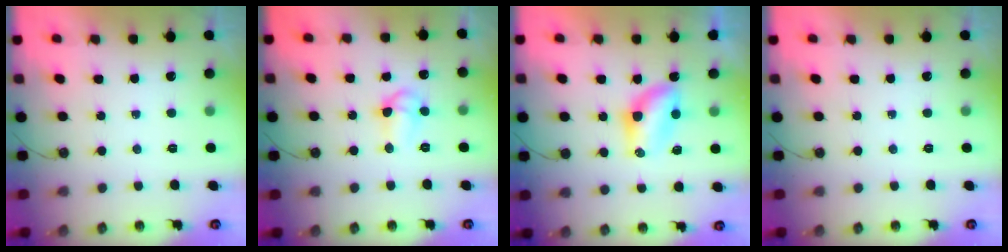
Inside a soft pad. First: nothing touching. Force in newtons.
{"total": 7.5, "press": 7.5, "slide": 0.9}
{"total": 8.0, "press": 7.3, "slide": 3.2}
{"total": 0.0}